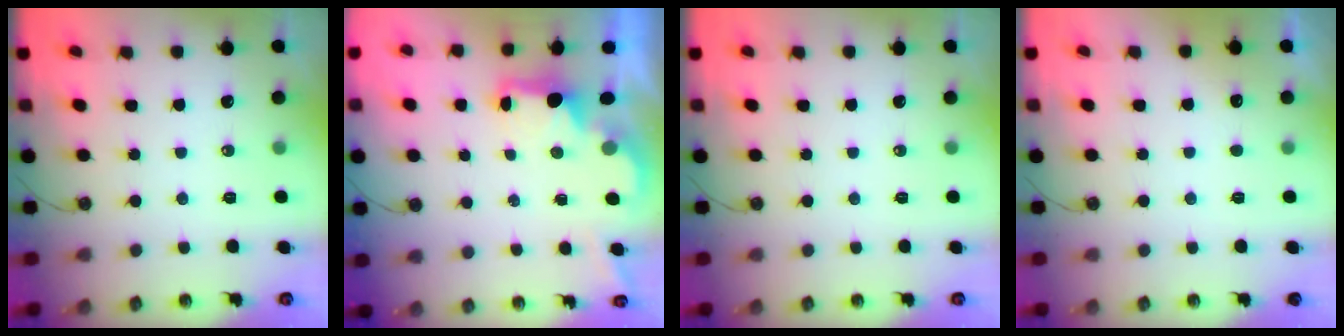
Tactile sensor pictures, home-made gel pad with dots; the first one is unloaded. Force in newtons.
{"total": 2.2, "press": 2.1, "slide": 0.8}
{"total": 0.0}
{"total": 3.0, "press": 2.9, "slide": 1.0}